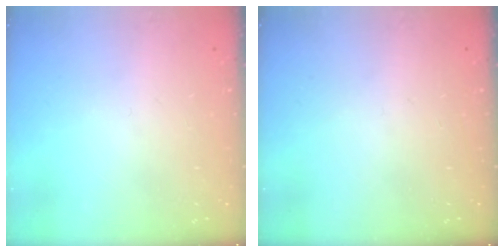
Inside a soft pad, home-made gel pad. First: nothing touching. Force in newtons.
{"total": 0.0}